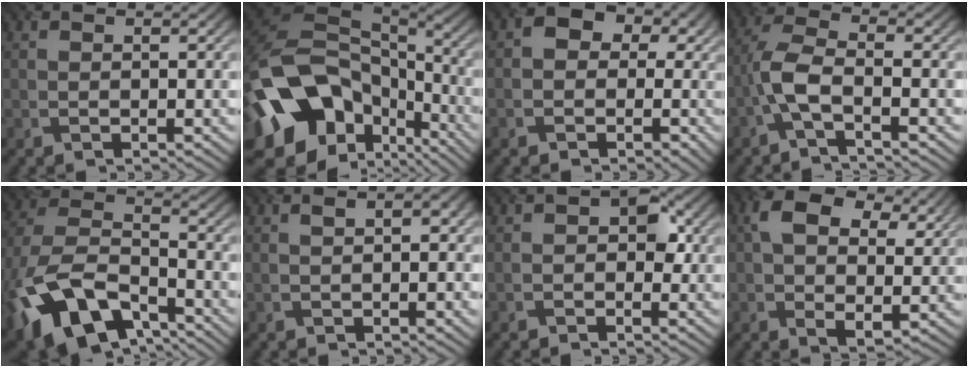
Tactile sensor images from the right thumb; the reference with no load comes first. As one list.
[{"total": 19.1, "force": [-7.5, 14.0, 10.6], "torque": [-0.241, -0.055, -0.094]}, {"total": 6.2, "force": [0.5, 5.3, 3.1], "torque": [-0.038, 0.010, -0.007]}, {"total": 4.7, "force": [-2.2, 1.5, 4.0], "torque": [-0.093, 0.009, -0.057]}, {"total": 16.8, "force": [-8.5, 9.8, 10.8], "torque": [-0.268, -0.037, -0.155]}, {"total": 3.4, "force": [0.2, 1.6, 3.0], "torque": [-0.041, 0.003, 0.009]}, {"total": 2.5, "force": [-0.3, 1.8, 1.7], "torque": [-0.018, -0.001, -0.010]}, {"total": 9.1, "force": [2.4, 6.2, 6.3], "torque": [-0.126, -0.015, 0.043]}]